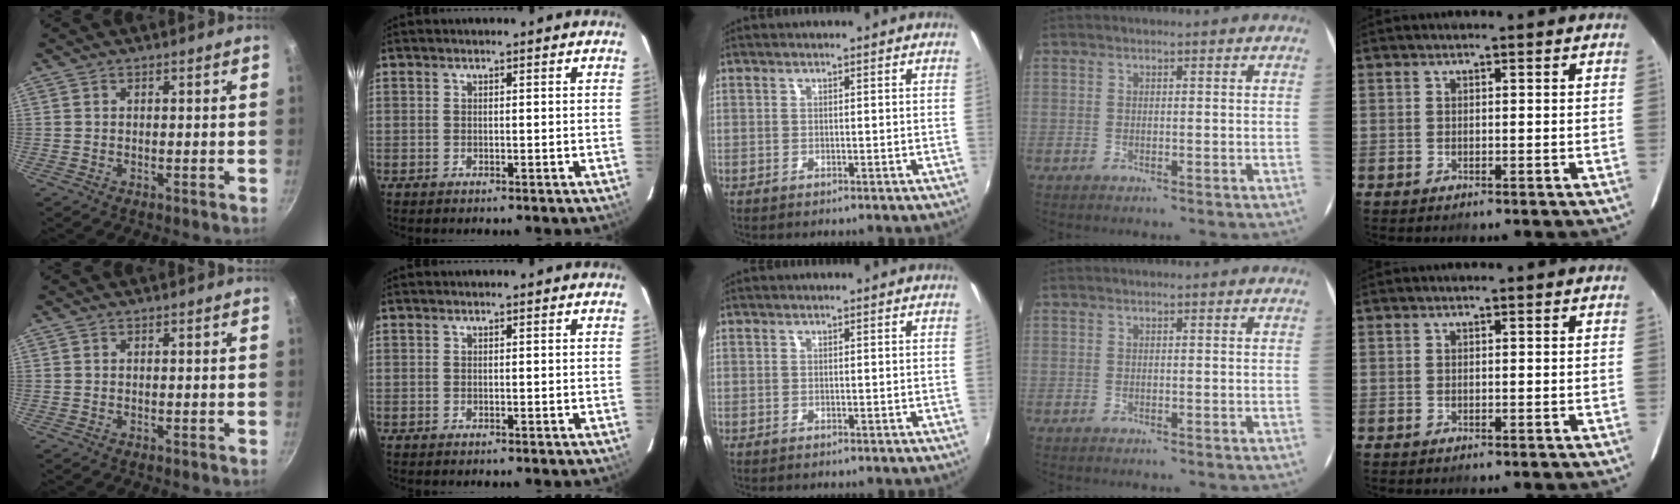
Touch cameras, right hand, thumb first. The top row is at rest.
{}